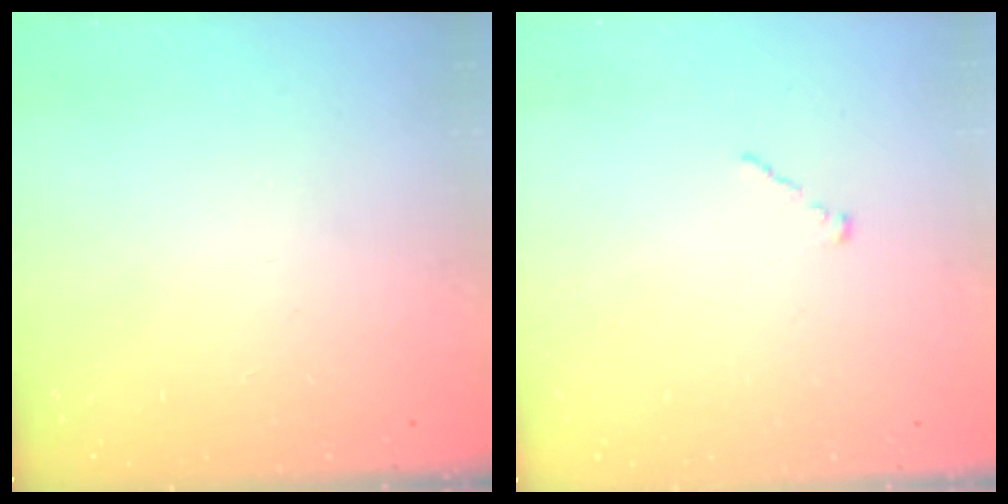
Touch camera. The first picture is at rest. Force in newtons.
{"total": 0.0}